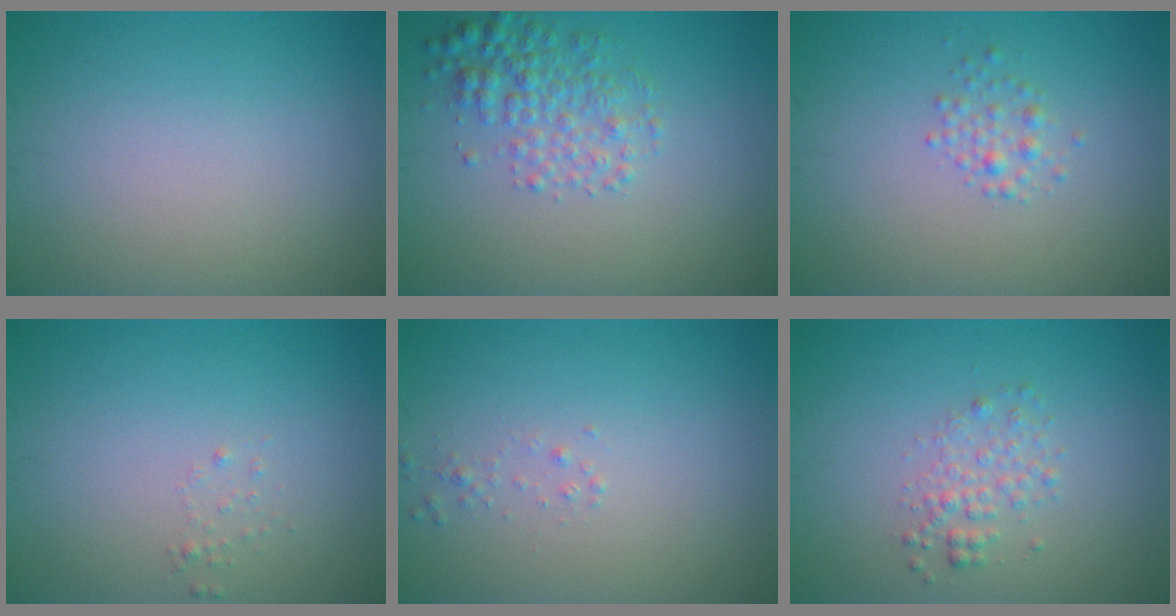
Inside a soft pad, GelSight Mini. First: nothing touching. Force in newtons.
{"total": 3.3, "press": 3.3, "slide": 0.1}
{"total": 1.4, "press": 1.4, "slide": 0.1}
{"total": 0.6, "press": 0.6, "slide": 0.1}
{"total": 0.7, "press": 0.6, "slide": 0.1}
{"total": 1.9, "press": 1.9, "slide": 0.1}